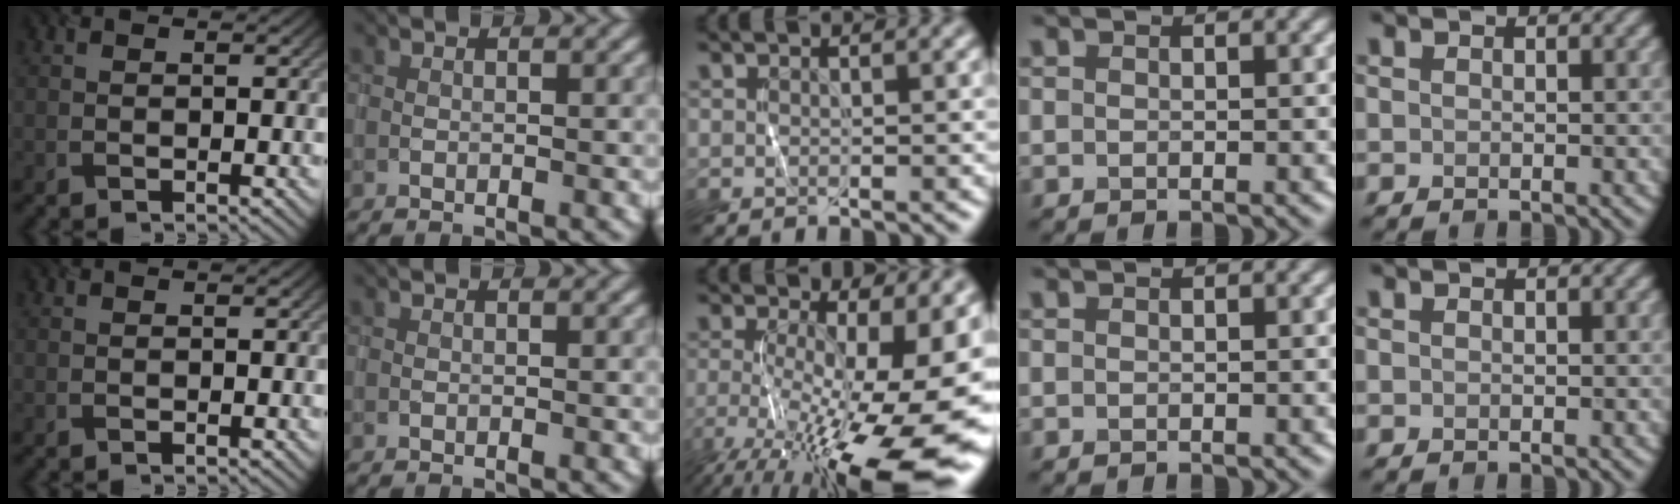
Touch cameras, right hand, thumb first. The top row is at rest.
{"middle": {"total": 17.3, "force": [-4.2, 6.1, 15.6], "torque": [-0.230, -0.037, -0.054]}}